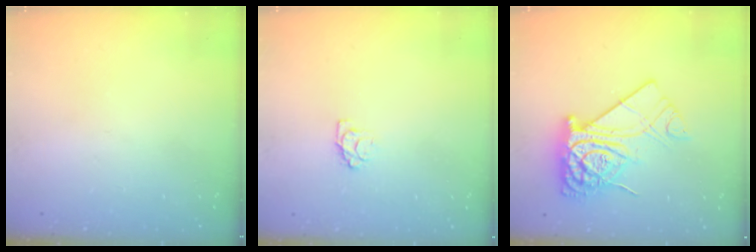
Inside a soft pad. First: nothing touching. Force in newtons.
{"total": 3.6, "press": 3.6, "slide": 0.4}
{"total": 14.7, "press": 14.7, "slide": 1.5}